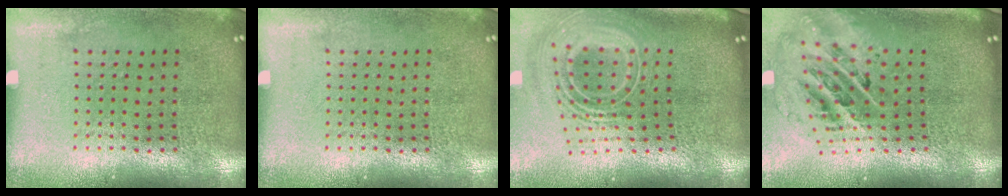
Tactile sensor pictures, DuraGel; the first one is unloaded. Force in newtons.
{"total": 0.0}
{"total": 2.8, "press": 1.8, "slide": 2.2}
{"total": 2.7, "press": 1.8, "slide": 1.9}